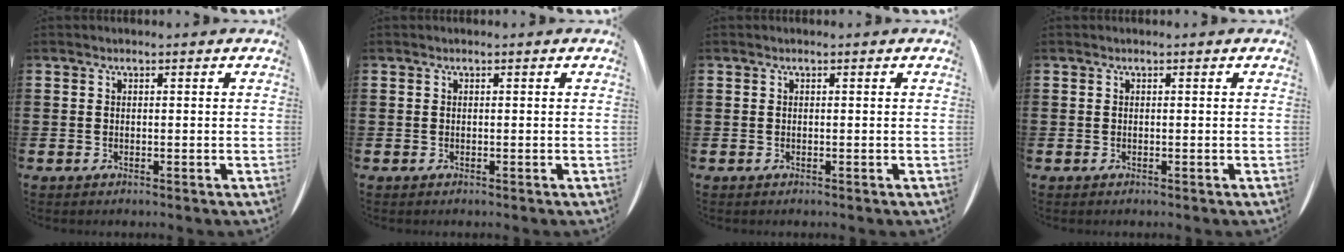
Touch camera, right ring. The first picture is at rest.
{"total": 0.0}
{"total": 0.0}
{"total": 0.0}